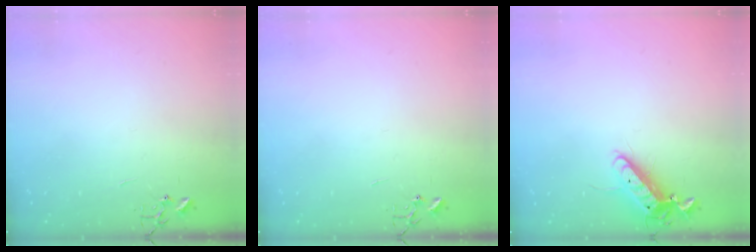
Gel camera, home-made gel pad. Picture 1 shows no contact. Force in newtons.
{"total": 0.0}
{"total": 11.9, "press": 11.7, "slide": 2.2}